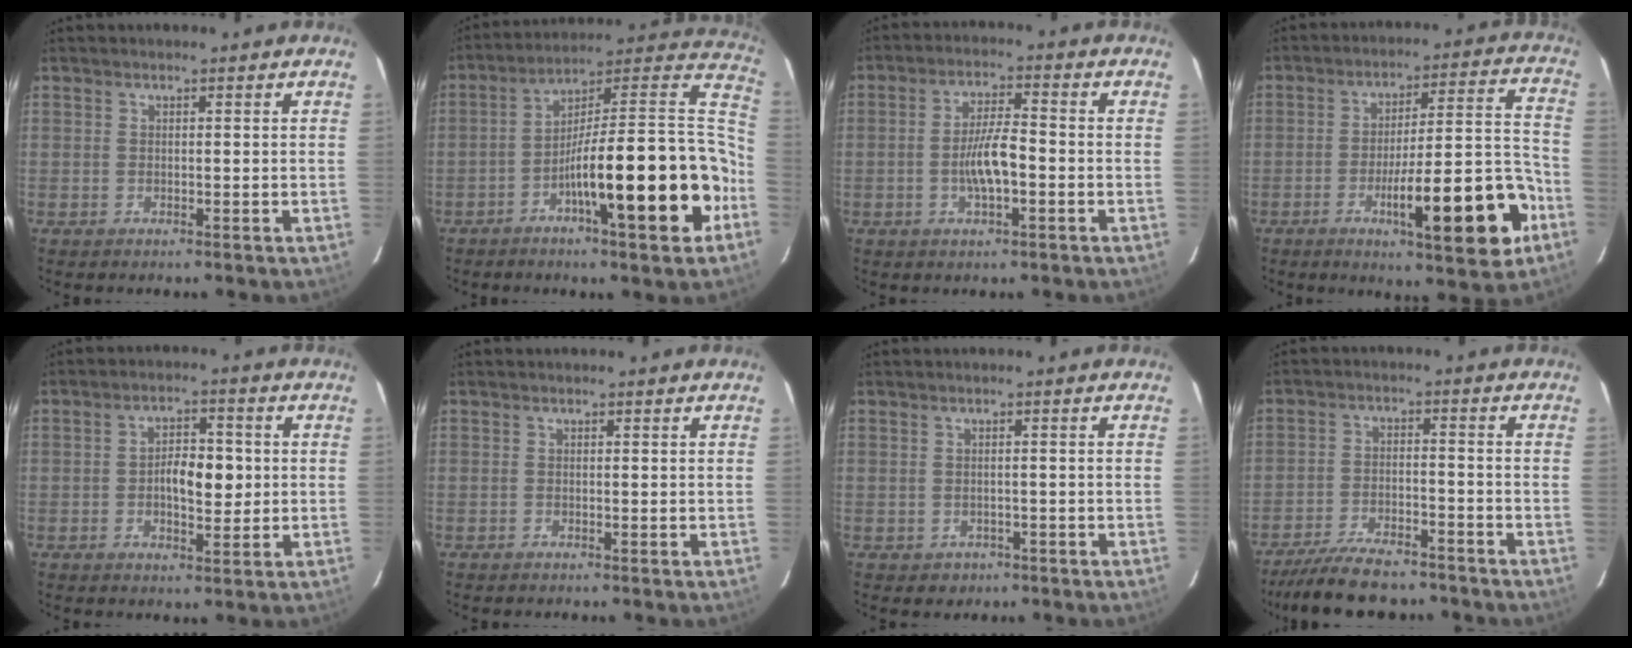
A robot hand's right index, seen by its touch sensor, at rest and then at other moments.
{"total": 21.7, "force": [-7.7, 2.0, 20.2], "torque": [-0.256, 0.018, -0.116]}
{"total": 6.2, "force": [-1.4, 1.3, 5.9], "torque": [-0.116, 0.007, -0.026]}
{"total": 17.7, "force": [-7.4, 2.5, 15.9], "torque": [-0.195, 0.015, -0.096]}
{"total": 6.1, "force": [-0.2, 2.8, 5.4], "torque": [-0.090, 0.010, -0.002]}
{"total": 0.0}
{"total": 1.9, "force": [-1.0, 1.5, 0.4], "torque": [-0.007, 0.004, -0.007]}
{"total": 12.0, "force": [-10.5, 2.8, 5.1], "torque": [-0.090, -0.006, -0.167]}